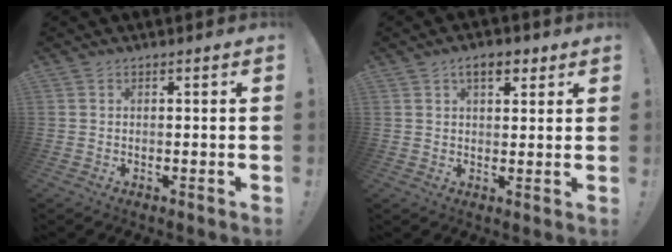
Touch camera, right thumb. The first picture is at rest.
{"total": 5.7, "force": [3.0, 2.9, 3.9], "torque": [-0.056, -0.003, 0.051]}